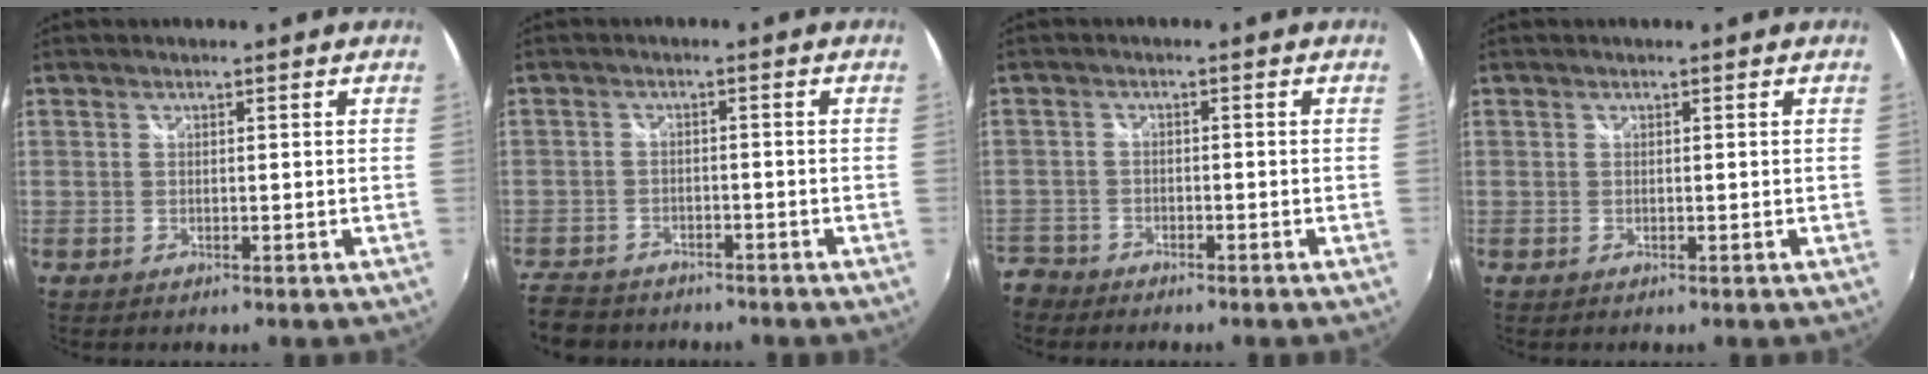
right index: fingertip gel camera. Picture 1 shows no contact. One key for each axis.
{"total": 9.6, "fx": -8.0, "fy": 4.8, "fz": 2.2, "tx": -0.085, "ty": -0.005, "tz": -0.138}
{"total": 5.4, "fx": -4.3, "fy": 3.3, "fz": 0.1, "tx": -0.030, "ty": -0.003, "tz": -0.090}
{"total": 0.0}